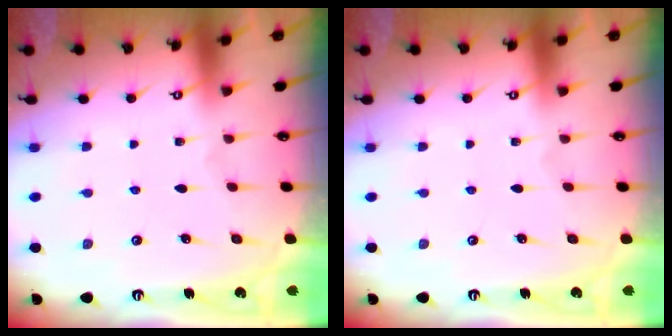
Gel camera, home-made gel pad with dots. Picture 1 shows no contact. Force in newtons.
{"total": 0.0}